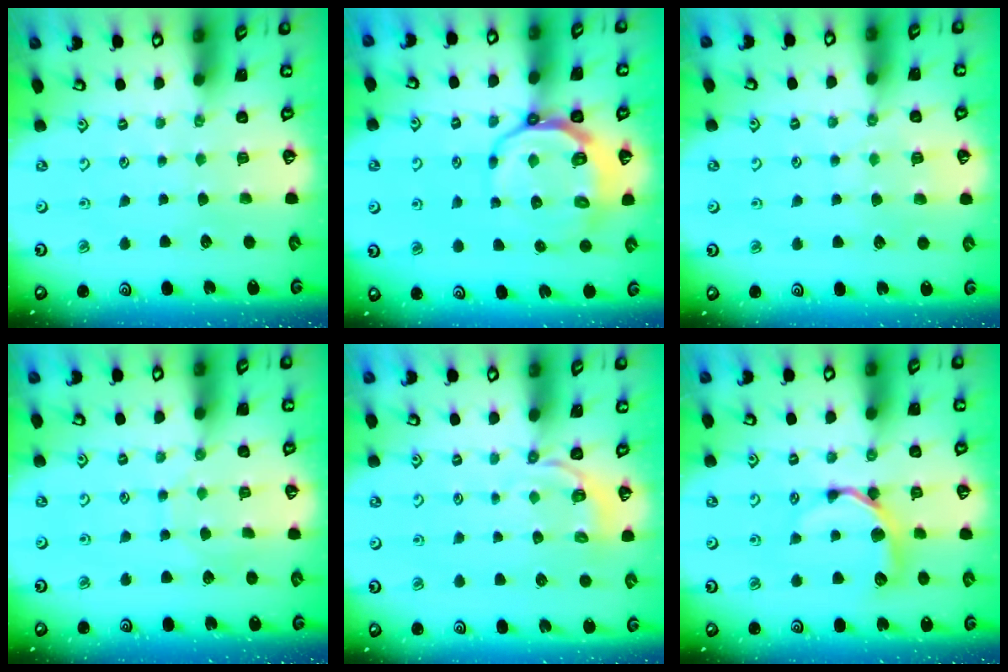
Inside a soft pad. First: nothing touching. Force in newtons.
{"total": 10.8, "press": 10.3, "slide": 3.0}
{"total": 5.3, "press": 5.3, "slide": 0.6}
{"total": 3.8, "press": 3.8, "slide": 0.3}
{"total": 3.1, "press": 2.0, "slide": 2.3}
{"total": 9.9, "press": 9.8, "slide": 0.9}